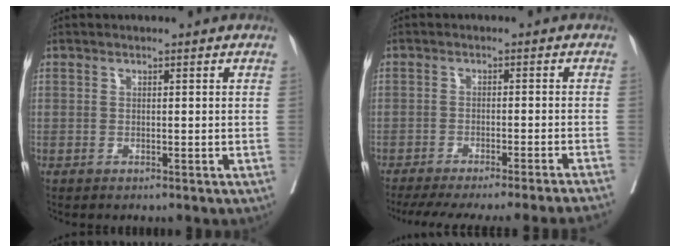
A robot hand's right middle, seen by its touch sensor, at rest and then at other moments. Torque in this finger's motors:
{"motor_torque": [1.04, -1.10, 0.41, 0.09]}